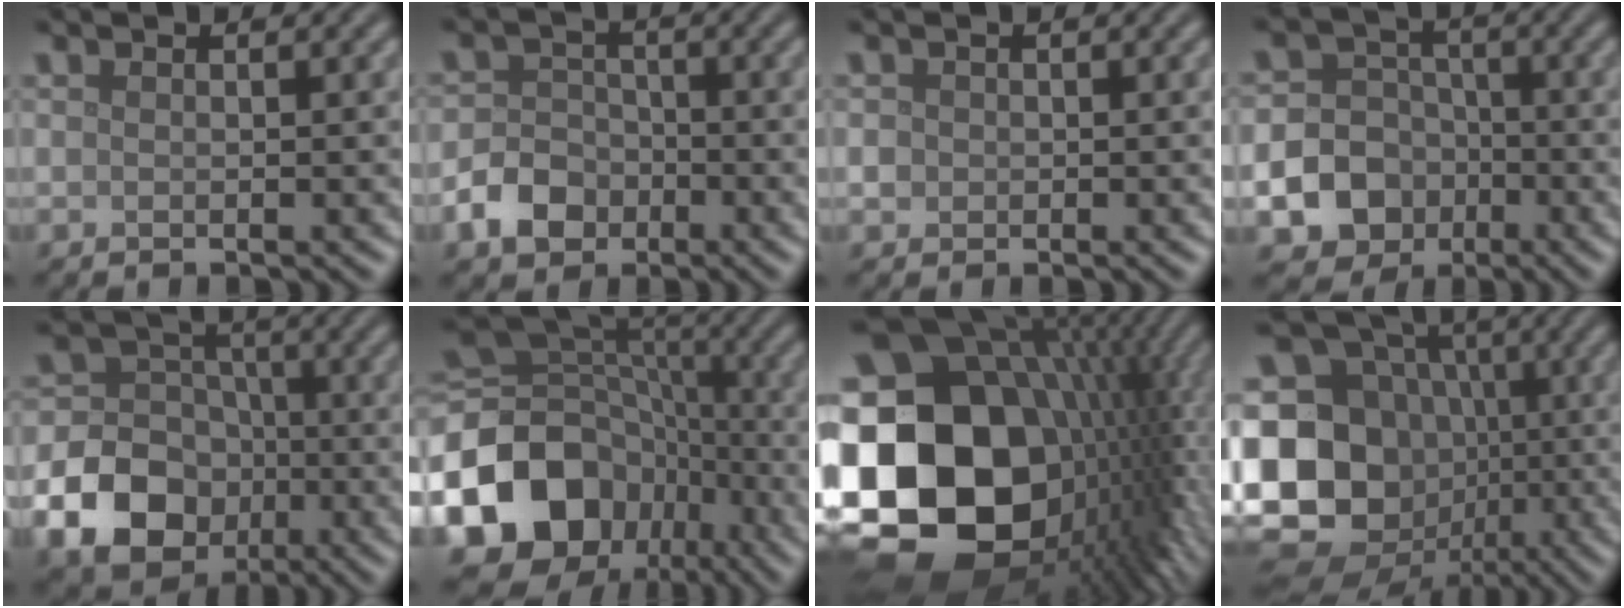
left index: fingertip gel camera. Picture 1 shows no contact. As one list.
[{"total": 3.9, "force": [-2.0, 3.1, 1.5], "torque": [-0.029, 0.001, -0.042]}, {"total": 1.1, "force": [-0.1, 1.0, 0.2], "torque": [0.003, -0.003, -0.002]}, {"total": 16.7, "force": [-6.2, 15.2, 3.0], "torque": [-0.094, -0.055, -0.122]}, {"total": 13.2, "force": [-4.8, 11.3, 4.9], "torque": [-0.100, -0.041, -0.107]}, {"total": 16.5, "force": [-6.6, 13.0, 7.8], "torque": [-0.190, -0.002, -0.125]}, {"total": 22.5, "force": [-1.9, 17.9, 13.4], "torque": [-0.283, -0.014, -0.023]}, {"total": 19.2, "force": [-2.7, 17.0, 8.5], "torque": [-0.217, 0.005, -0.080]}]